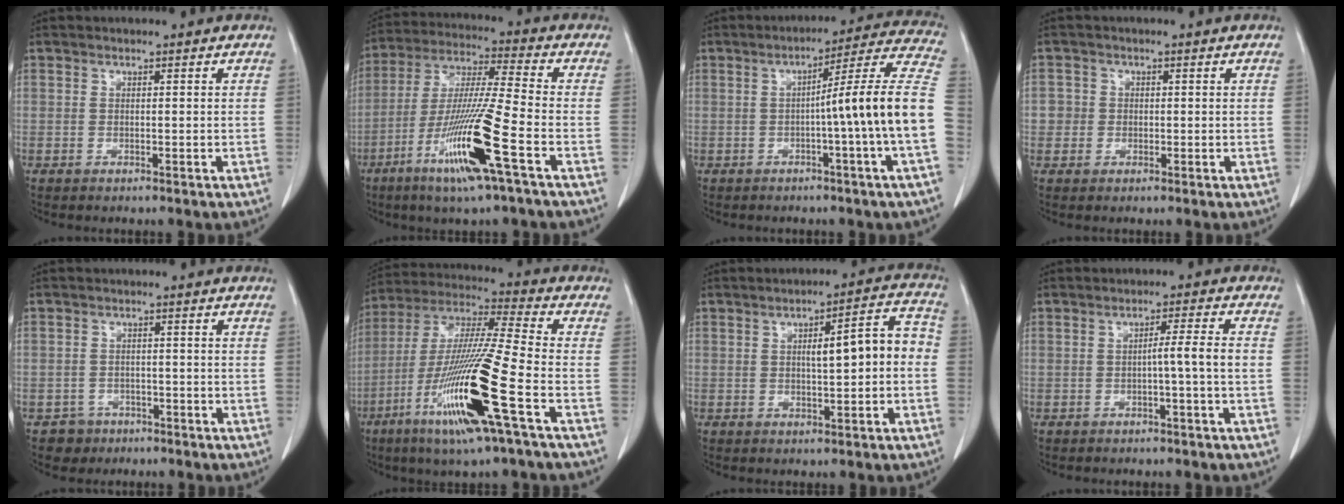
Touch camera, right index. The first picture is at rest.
{"total": 15.6, "force": [-6.7, -0.5, 14.1], "torque": [-0.285, -0.023, -0.128]}
{"total": 14.6, "force": [-1.9, -2.5, 14.2], "torque": [-0.181, 0.016, -0.037]}
{"total": 2.5, "force": [0.0, 2.5, 0.1], "torque": [0.014, 0.007, -0.004]}
{"total": 3.3, "force": [-1.8, 2.7, -0.5], "torque": [0.016, 0.015, -0.030]}
{"total": 19.3, "force": [-7.6, -0.3, 17.8], "torque": [-0.379, -0.035, -0.151]}
{"total": 8.5, "force": [0.0, 1.6, 8.3], "torque": [-0.109, 0.031, -0.001]}
{"total": 3.6, "force": [-0.8, -0.8, 3.4], "torque": [-0.046, 0.008, -0.013]}